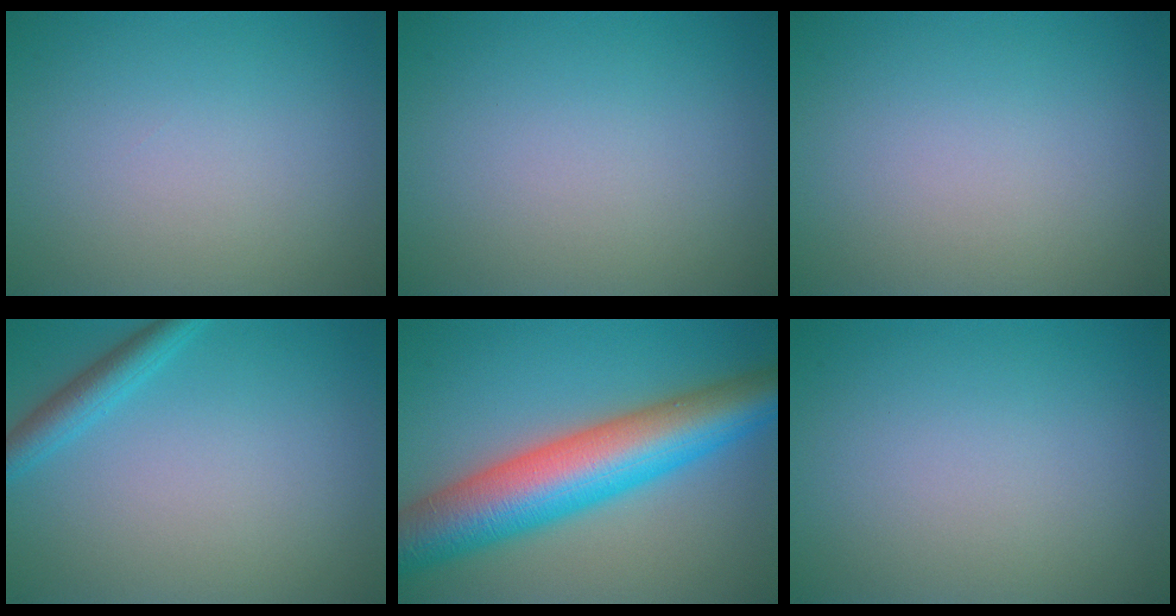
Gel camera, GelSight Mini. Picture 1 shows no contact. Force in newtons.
{"total": 0.0}
{"total": 0.0}
{"total": 2.5, "press": 2.4, "slide": 0.1}
{"total": 11.5, "press": 11.5, "slide": 0.3}
{"total": 0.0}